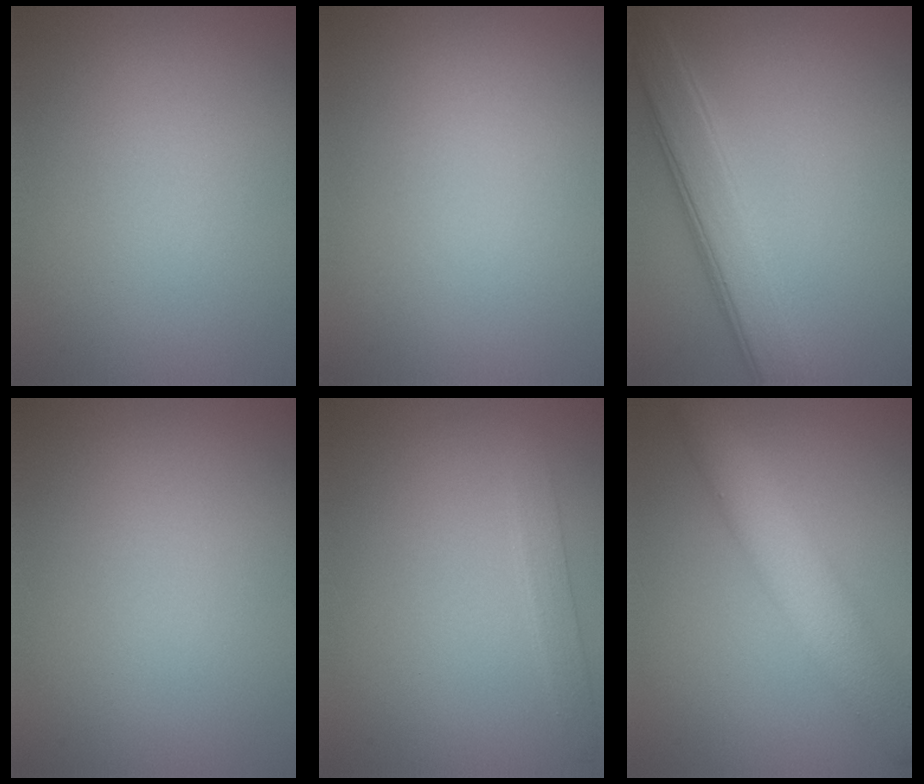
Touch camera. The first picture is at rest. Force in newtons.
{"total": 0.0}
{"total": 5.5, "press": 5.5, "slide": 0.2}
{"total": 0.0}
{"total": 1.7, "press": 1.7, "slide": 0.1}
{"total": 5.4, "press": 5.4, "slide": 0.1}